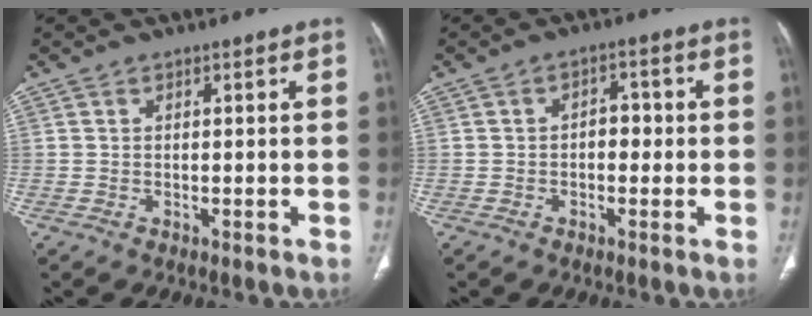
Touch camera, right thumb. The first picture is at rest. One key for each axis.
{"total": 3.5, "fx": -0.3, "fy": 2.4, "fz": 2.6, "tx": -0.018, "ty": 0.013, "tz": -0.010}